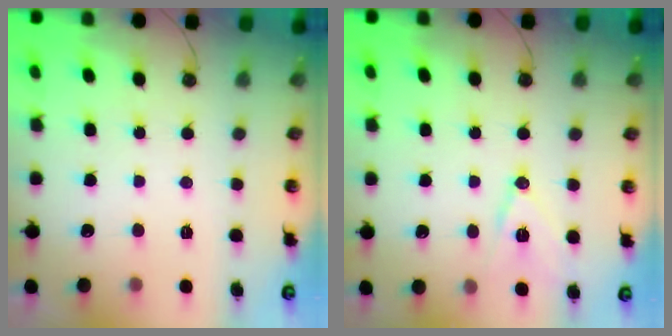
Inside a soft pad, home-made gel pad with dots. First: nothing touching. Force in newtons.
{"total": 10.7, "press": 10.1, "slide": 3.4}